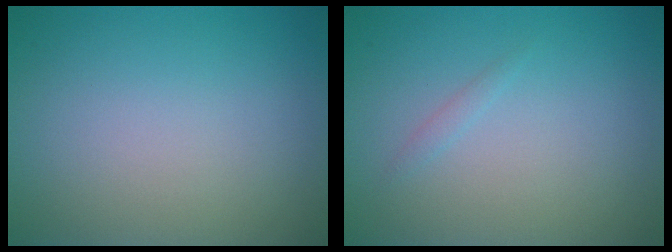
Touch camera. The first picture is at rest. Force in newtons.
{"total": 0.5, "press": 0.5, "slide": 0.0}